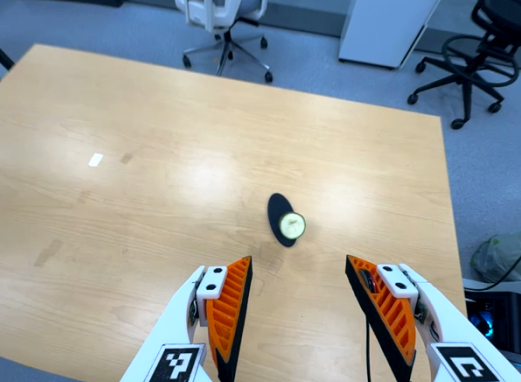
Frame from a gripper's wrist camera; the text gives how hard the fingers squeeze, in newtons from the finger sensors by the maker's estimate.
{"total": 0.0}